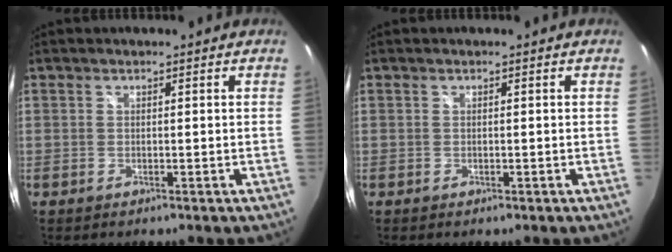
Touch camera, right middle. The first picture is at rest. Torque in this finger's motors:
{"motor_torque": [-0.10, -0.09, 0.04, 0.00]}